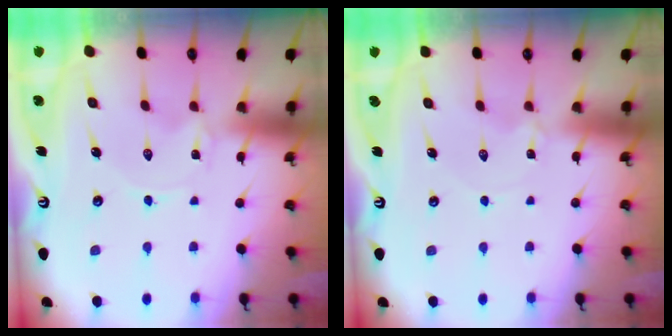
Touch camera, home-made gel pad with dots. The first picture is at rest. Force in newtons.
{"total": 0.9, "press": 0.9, "slide": 0.2}